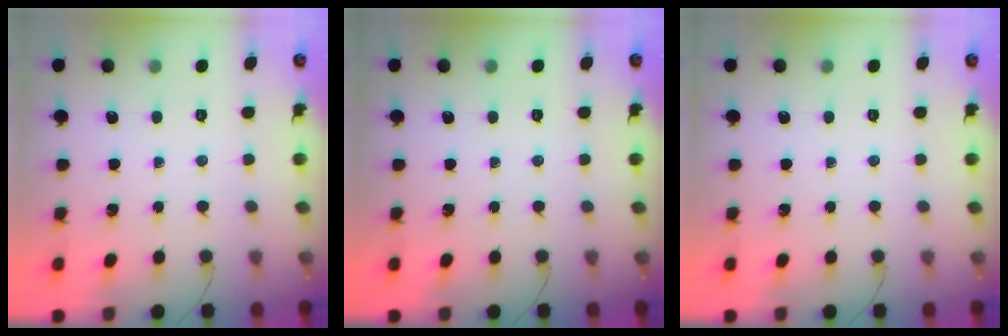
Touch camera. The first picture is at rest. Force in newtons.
{"total": 0.0}
{"total": 0.0}